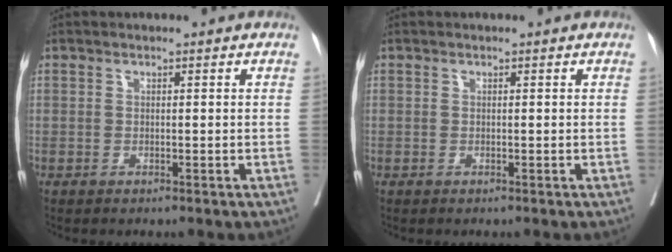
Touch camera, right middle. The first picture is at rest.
{"total": 0.0}